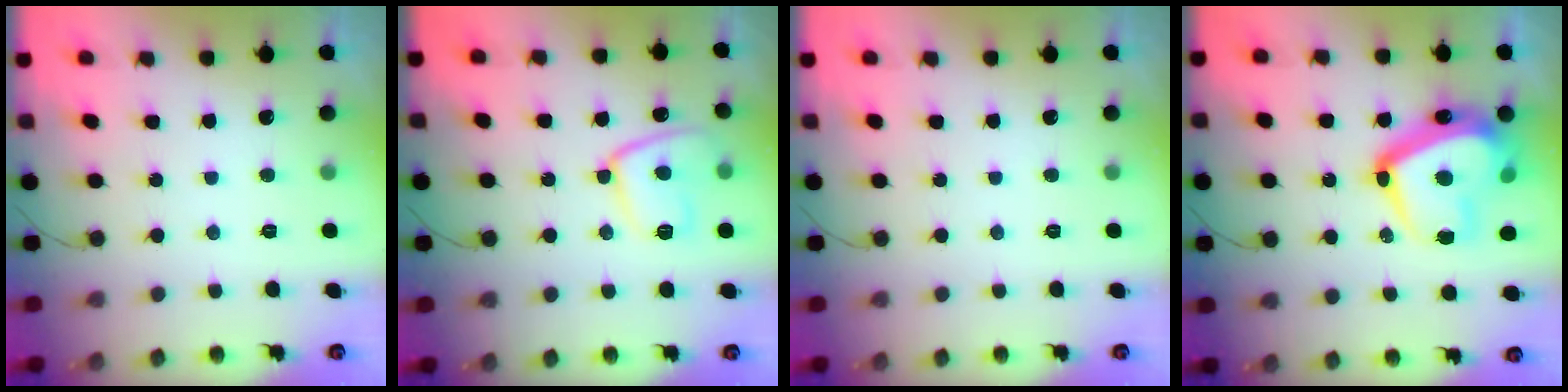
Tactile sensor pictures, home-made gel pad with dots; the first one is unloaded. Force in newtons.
{"total": 11.5, "press": 11.5, "slide": 1.1}
{"total": 0.0}
{"total": 22.6, "press": 22.5, "slide": 1.8}